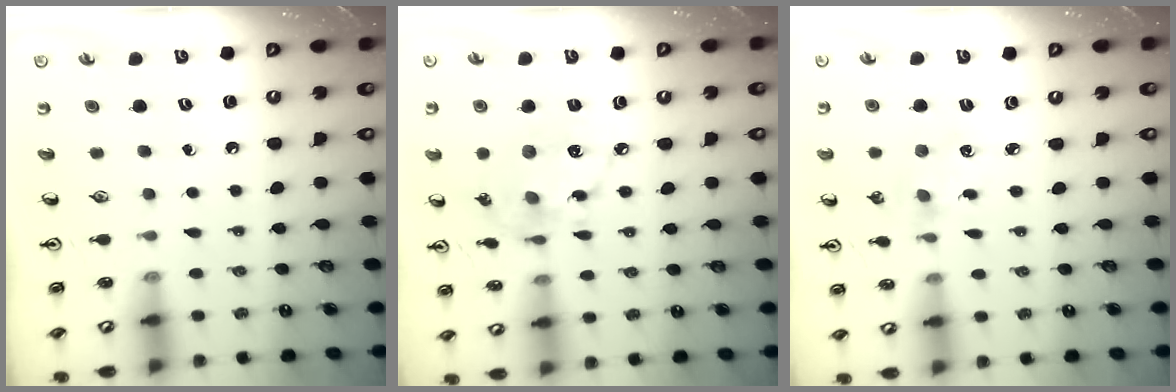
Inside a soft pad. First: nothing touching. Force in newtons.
{"total": 12.2, "press": 12.1, "slide": 0.8}
{"total": 2.6, "press": 2.5, "slide": 0.5}